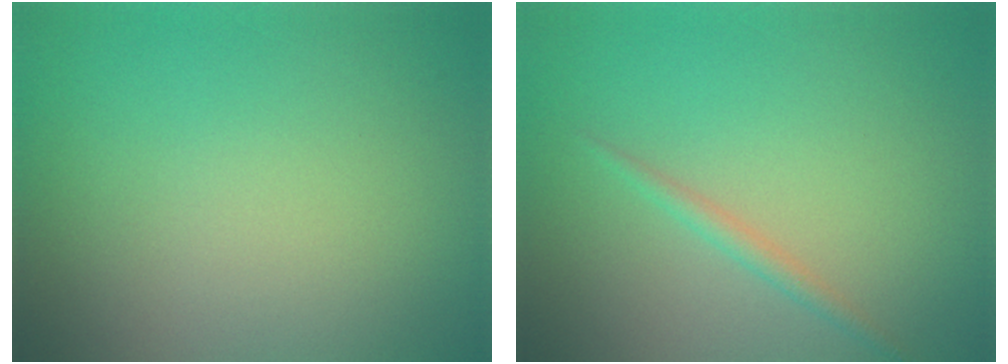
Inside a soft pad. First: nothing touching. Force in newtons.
{"total": 1.2, "press": 1.2, "slide": 0.0}